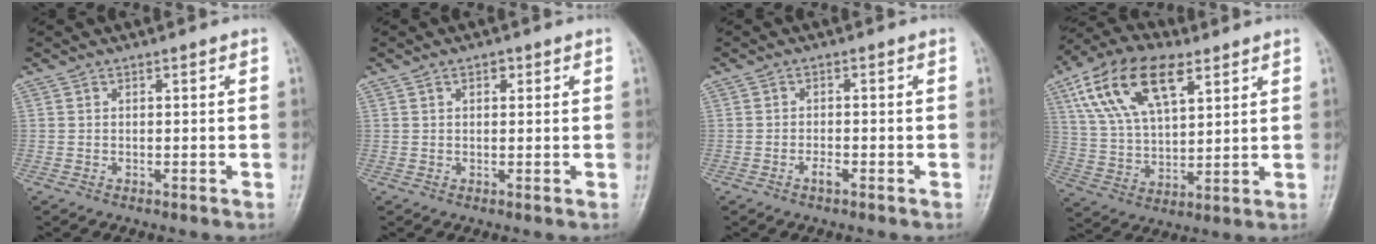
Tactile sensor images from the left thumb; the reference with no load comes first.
{"total": 1.7, "force": [0.8, 1.1, 1.1], "torque": [-0.009, 0.000, 0.011]}
{"total": 1.8, "force": [-1.0, 0.7, 1.3], "torque": [-0.024, 0.006, -0.019]}
{"total": 17.4, "force": [8.3, 8.8, 12.5], "torque": [-0.215, -0.011, 0.154]}